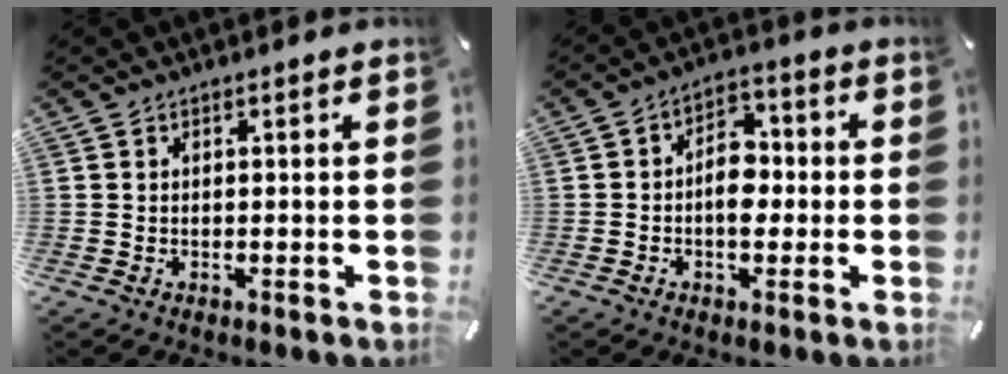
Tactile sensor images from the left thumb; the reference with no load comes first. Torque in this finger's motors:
{"motor_torque": [0.30, 0.88, 0.64, 0.11, 0.18]}